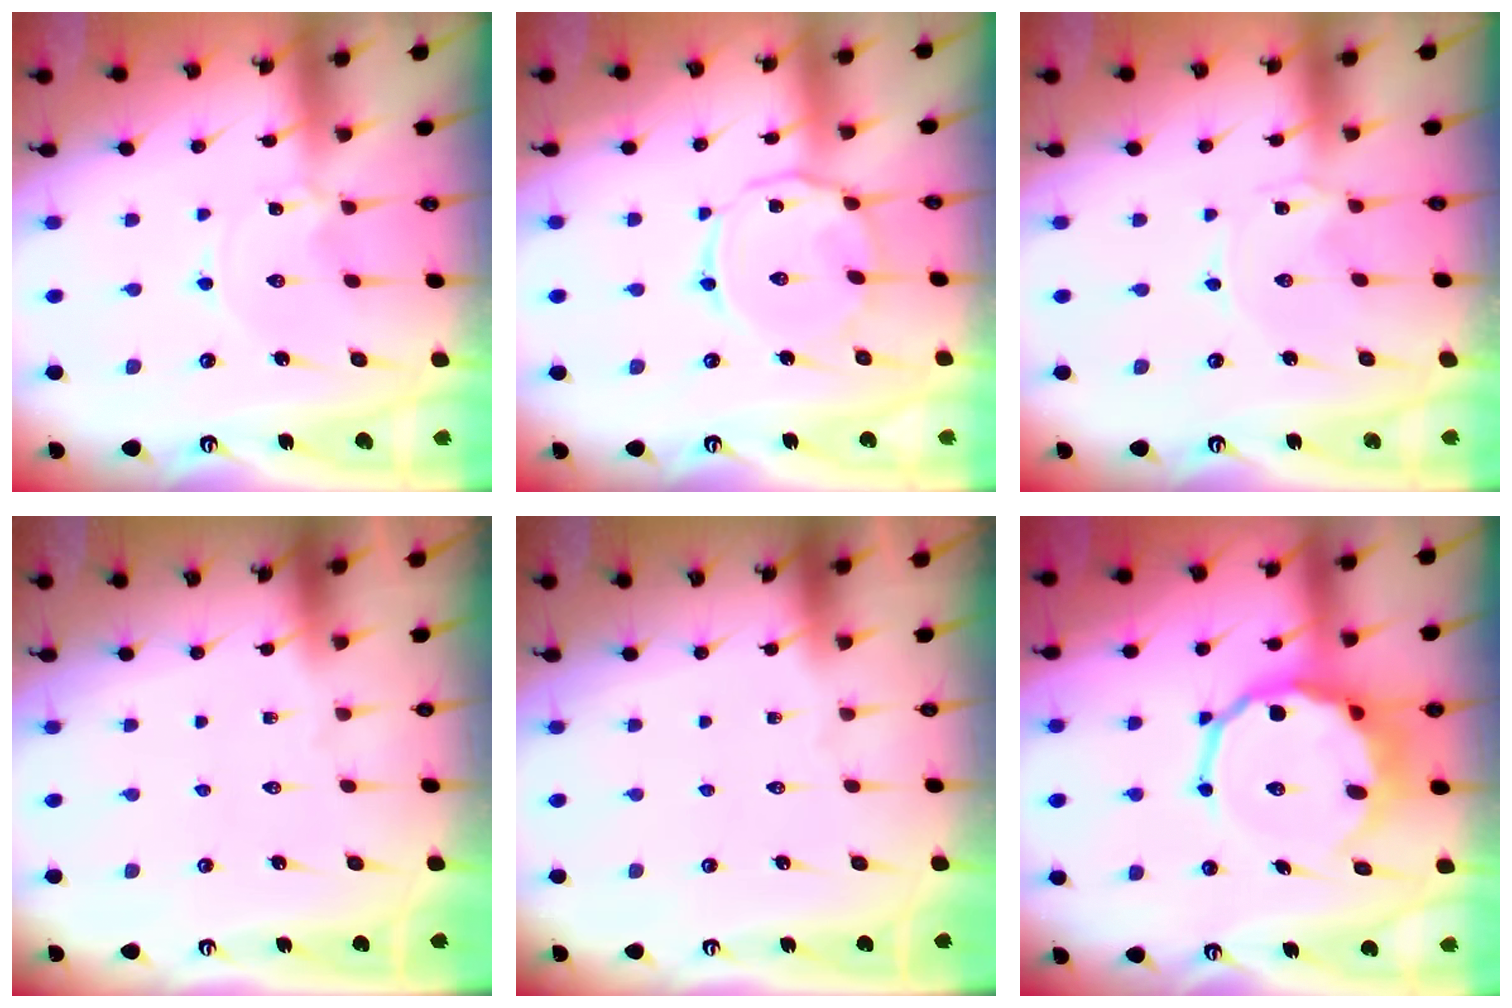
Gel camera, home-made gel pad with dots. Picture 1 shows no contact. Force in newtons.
{"total": 8.4, "press": 8.4, "slide": 0.6}
{"total": 0.0}
{"total": 0.0}
{"total": 0.0}
{"total": 13.3, "press": 12.8, "slide": 3.8}